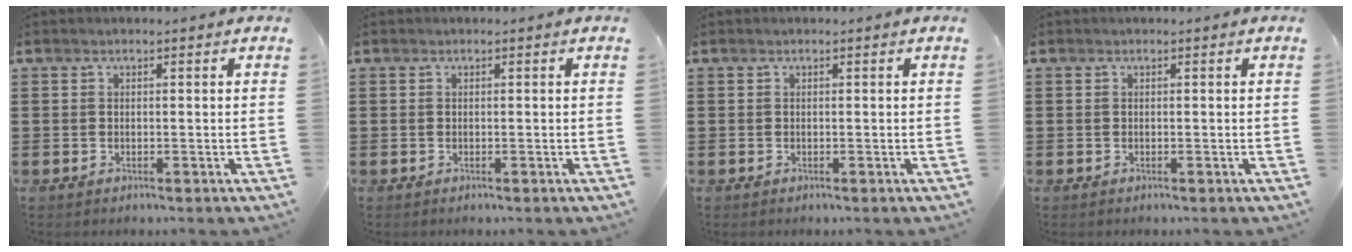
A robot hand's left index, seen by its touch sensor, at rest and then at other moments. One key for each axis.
{"total": 0.0}
{"total": 0.0}
{"total": 0.0}